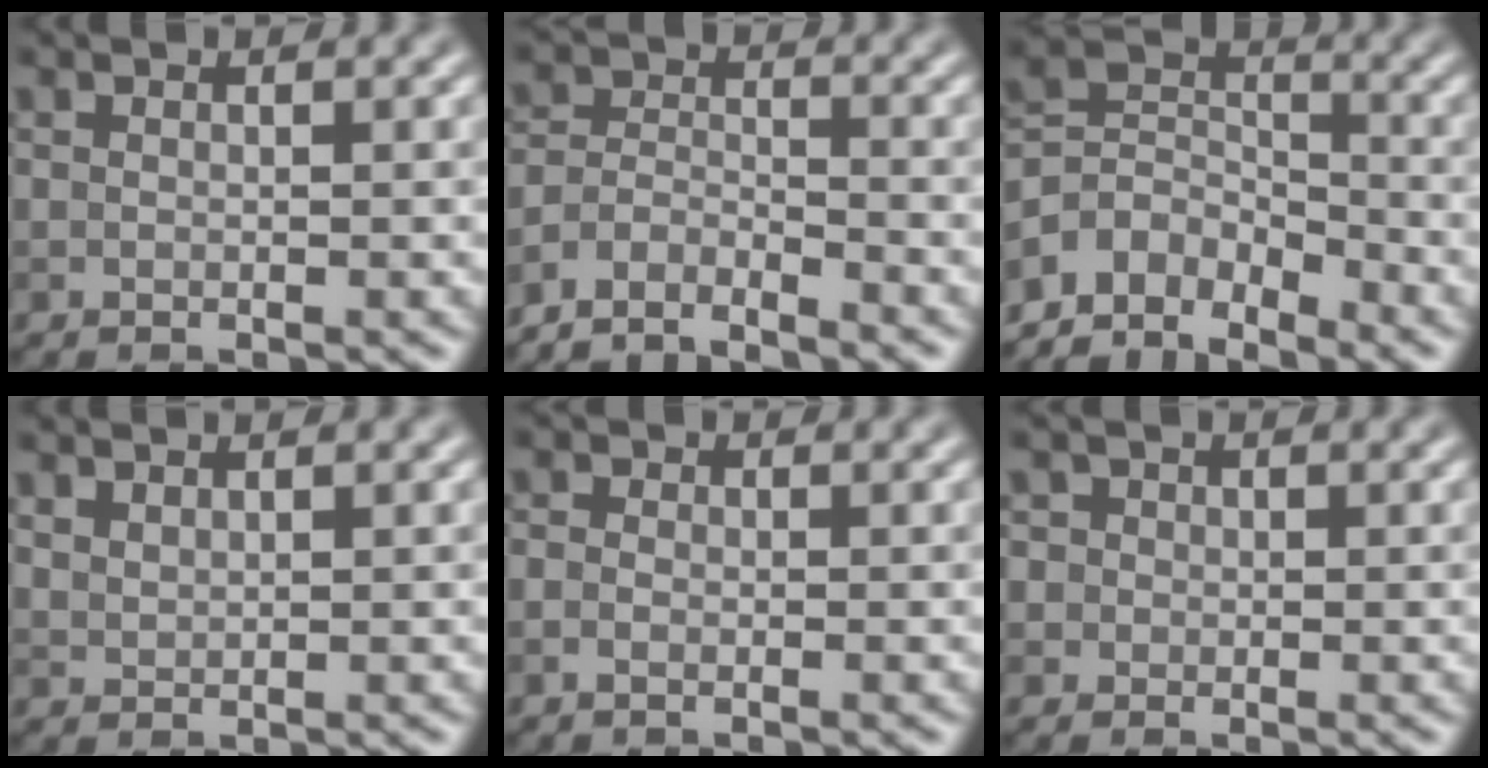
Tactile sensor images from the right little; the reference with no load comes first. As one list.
[{"total": 4.2, "force": [-3.9, 0.8, 1.1], "torque": [-0.021, -0.003, -0.083]}, {"total": 6.4, "force": [-5.0, 3.2, 2.5], "torque": [-0.044, 0.001, -0.106]}, {"total": 1.1, "force": [0.9, 0.4, 0.3], "torque": [-0.011, -0.001, 0.023]}, {"total": 1.2, "force": [-0.5, 0.7, 0.8], "torque": [-0.012, -0.004, -0.010]}, {"total": 2.6, "force": [0.8, 2.4, 0.7], "torque": [0.011, 0.013, -0.007]}]